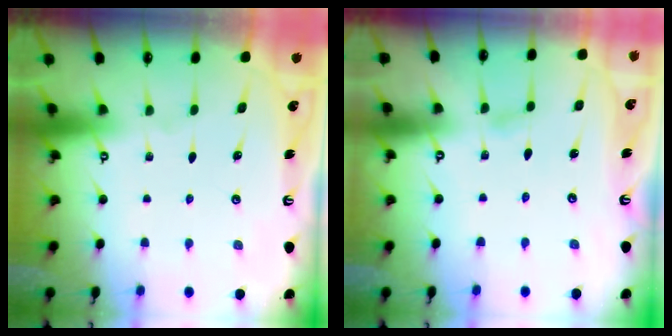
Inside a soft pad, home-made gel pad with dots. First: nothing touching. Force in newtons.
{"total": 2.7, "press": 2.6, "slide": 0.4}